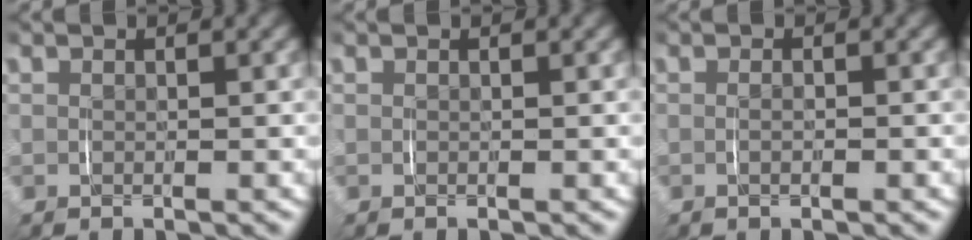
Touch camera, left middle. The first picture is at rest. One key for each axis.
{"total": 0.0}
{"total": 0.7, "fx": -0.3, "fy": 0.1, "fz": 0.6, "tx": -0.014, "ty": 0.000, "tz": -0.006}